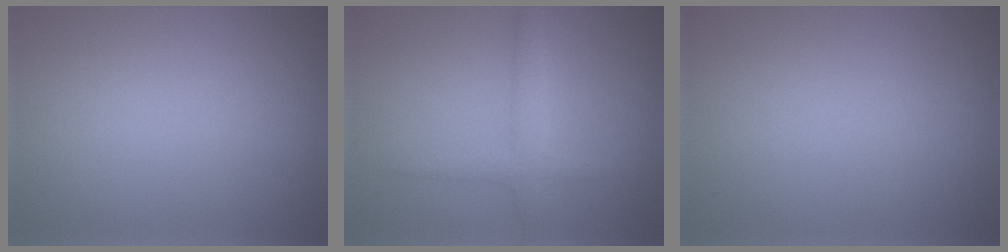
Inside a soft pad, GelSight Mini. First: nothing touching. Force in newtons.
{"total": 2.3, "press": 2.3, "slide": 0.1}
{"total": 0.0}